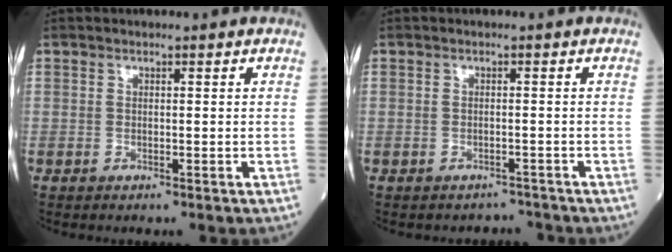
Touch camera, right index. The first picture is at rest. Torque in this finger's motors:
{"motor_torque": [-0.15, -0.03, -0.10, -0.07]}